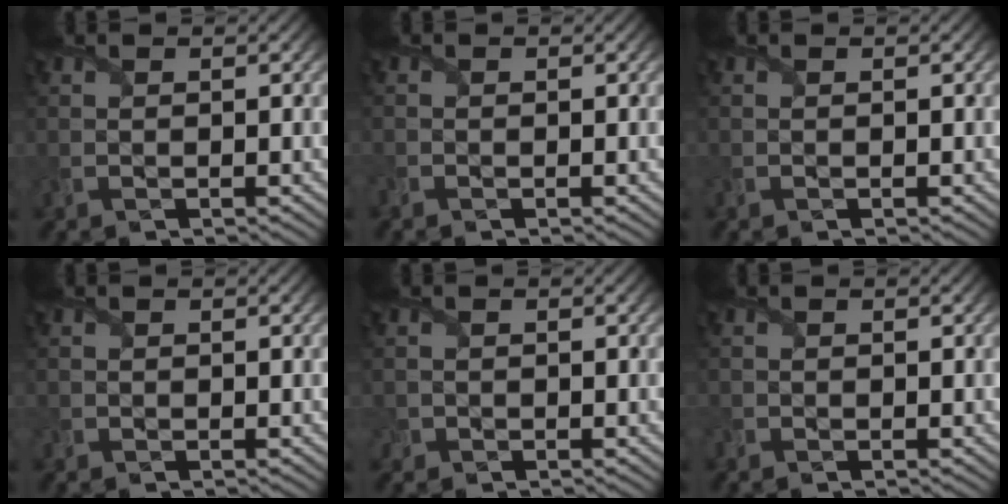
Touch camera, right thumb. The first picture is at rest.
{"total": 1.1, "force": [-0.8, 0.6, 0.5], "torque": [-0.015, -0.005, -0.016]}
{"total": 0.0}
{"total": 0.7, "force": [-0.6, 0.4, 0.0], "torque": [-0.004, -0.003, -0.012]}
{"total": 1.1, "force": [-0.7, 0.8, -0.1], "torque": [-0.001, -0.003, -0.016]}
{"total": 1.0, "force": [-0.8, 0.6, 0.3], "torque": [-0.010, -0.004, -0.017]}